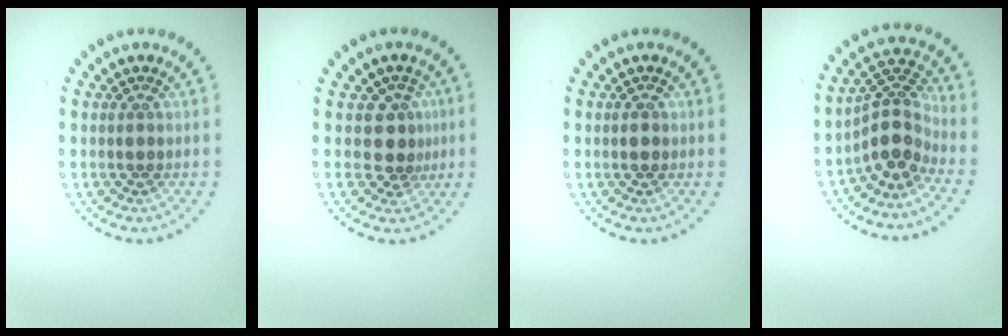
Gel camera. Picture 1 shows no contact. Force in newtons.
{"total": 2.4, "press": 2.0, "slide": 1.4}
{"total": 1.2, "press": 1.2, "slide": 0.1}
{"total": 4.0, "press": 2.8, "slide": 2.8}